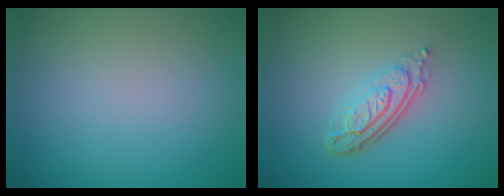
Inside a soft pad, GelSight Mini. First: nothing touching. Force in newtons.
{"total": 4.3, "press": 3.0, "slide": 3.1}